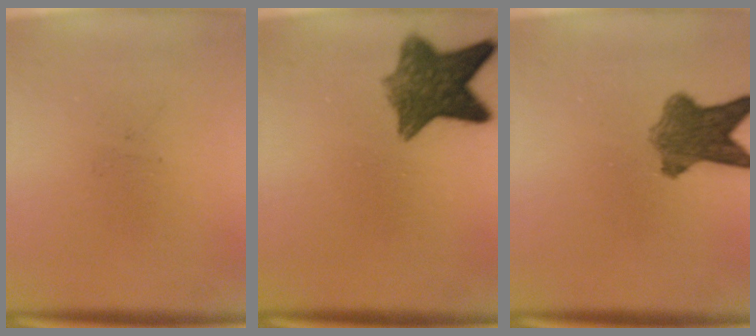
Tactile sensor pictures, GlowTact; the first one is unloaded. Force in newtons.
{"total": 8.8}
{"total": 7.8}